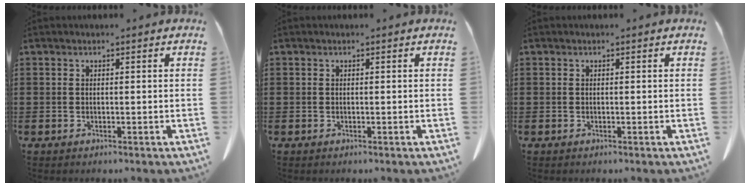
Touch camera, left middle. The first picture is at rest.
{"total": 0.0}
{"total": 0.0}